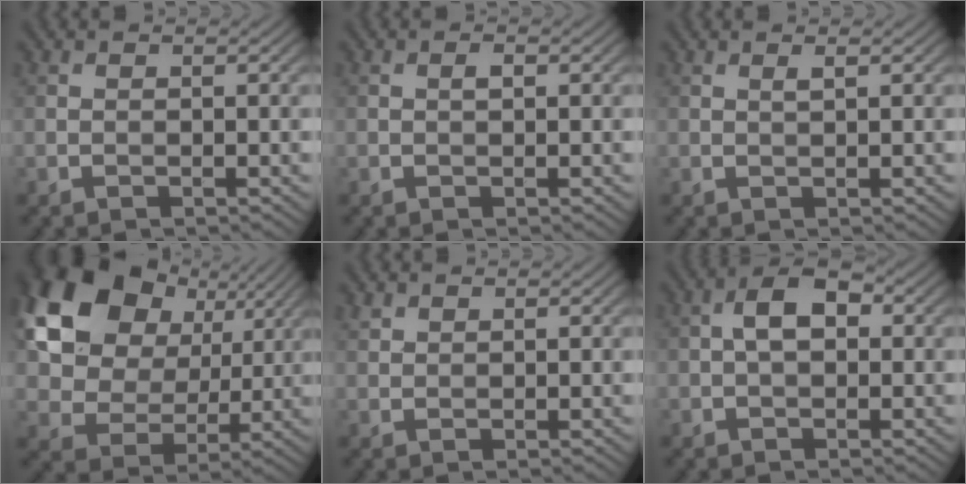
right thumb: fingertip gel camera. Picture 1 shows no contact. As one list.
[{"total": 0.8, "force": [0.2, 0.3, 0.7], "torque": [-0.011, 0.001, 0.002]}, {"total": 0.8, "force": [0.5, 0.0, 0.7], "torque": [-0.014, 0.002, 0.009]}, {"total": 17.4, "force": [7.1, 12.6, 9.6], "torque": [-0.229, 0.032, 0.134]}, {"total": 1.1, "force": [0.9, 0.6, 0.3], "torque": [-0.008, 0.001, 0.021]}, {"total": 4.1, "force": [0.3, 2.4, 3.3], "torque": [-0.061, 0.008, -0.004]}]